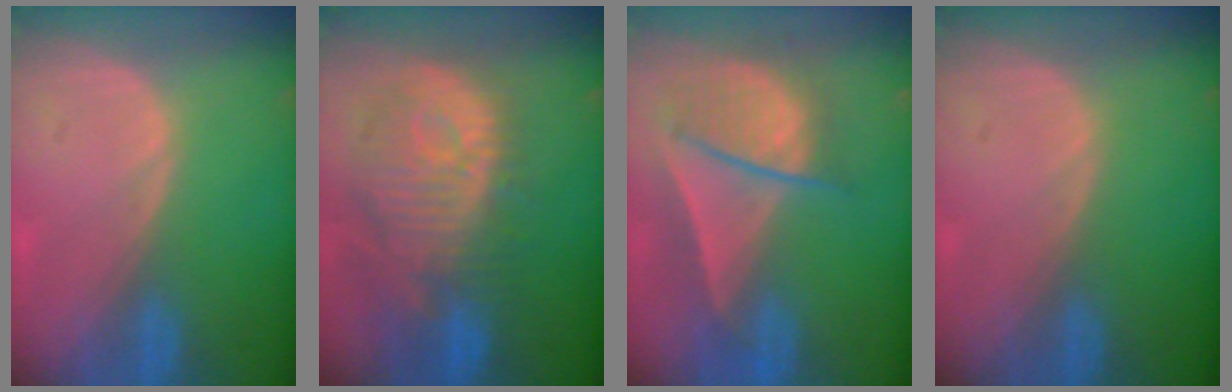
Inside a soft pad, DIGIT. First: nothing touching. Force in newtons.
{"total": 12.6, "press": 11.2, "slide": 5.8}
{"total": 8.2, "press": 7.5, "slide": 3.3}
{"total": 0.0}